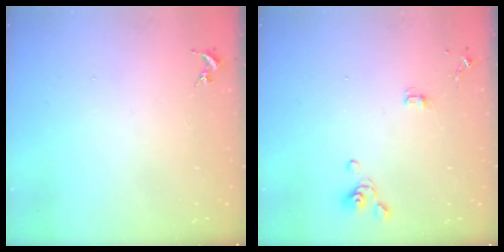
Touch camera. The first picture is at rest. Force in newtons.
{"total": 4.7, "press": 4.2, "slide": 2.2}